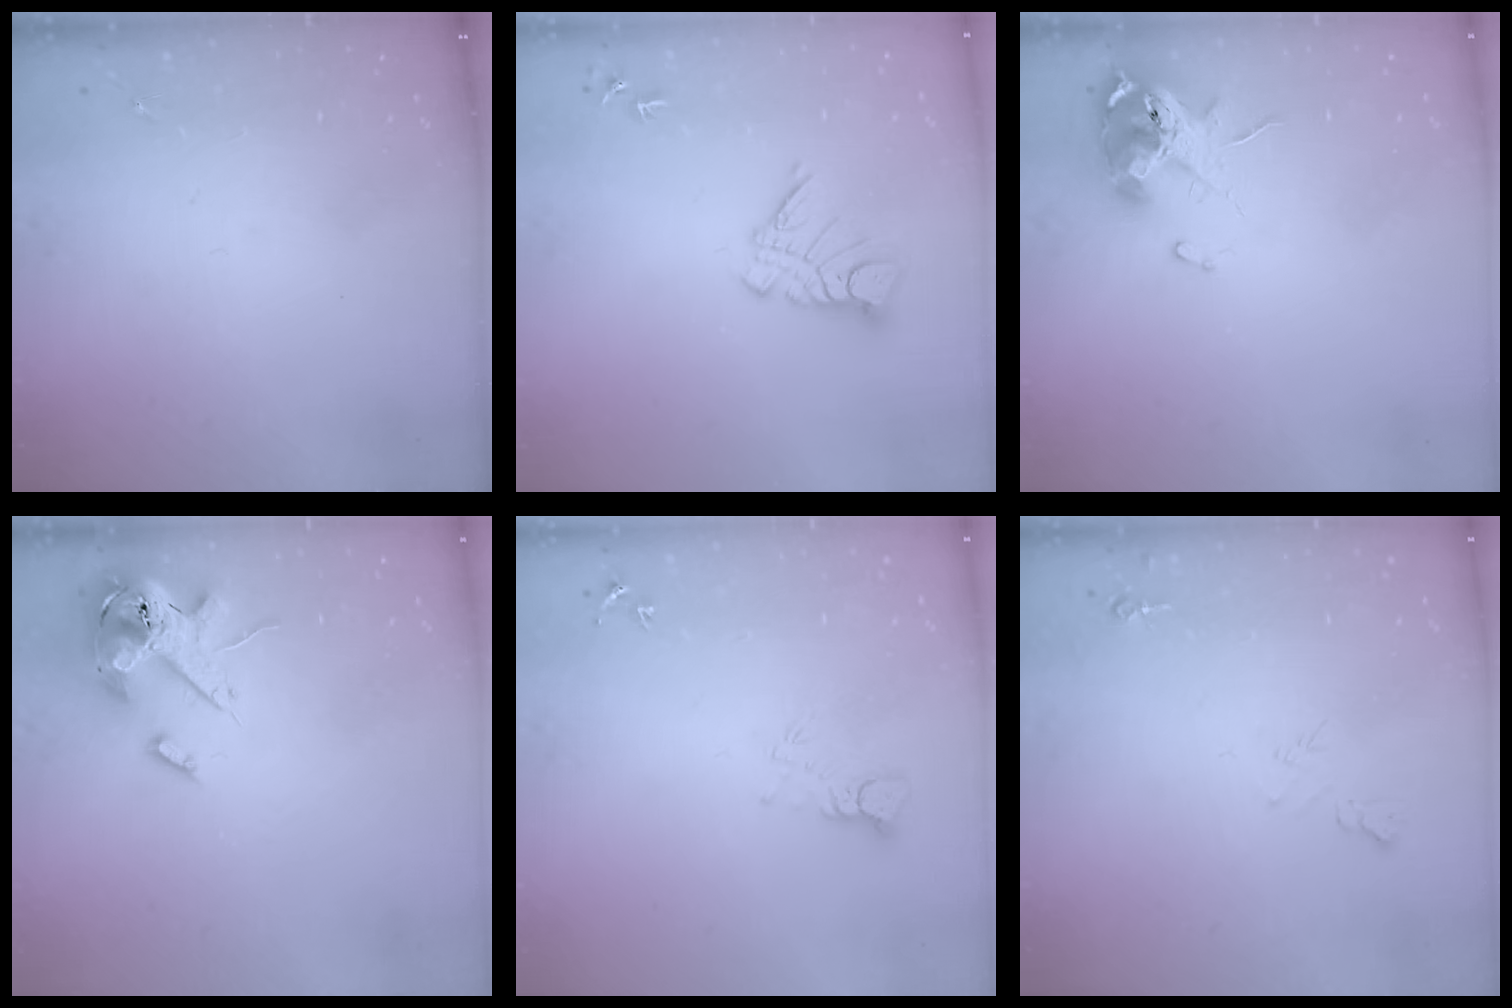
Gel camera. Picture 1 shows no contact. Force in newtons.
{"total": 10.5, "press": 10.4, "slide": 1.0}
{"total": 11.2, "press": 11.2, "slide": 1.3}
{"total": 15.4, "press": 15.1, "slide": 2.9}
{"total": 4.7, "press": 4.7, "slide": 0.3}
{"total": 6.4, "press": 6.3, "slide": 1.2}